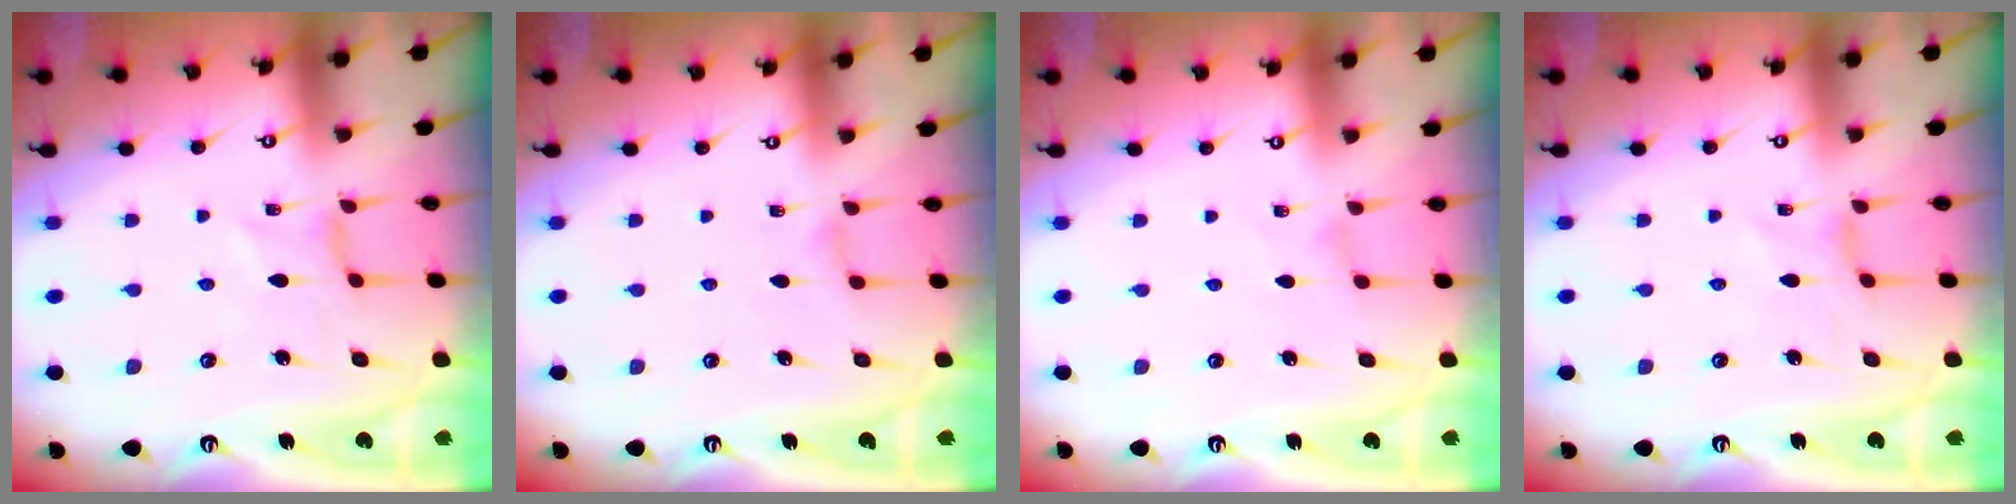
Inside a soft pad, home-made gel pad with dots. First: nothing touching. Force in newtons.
{"total": 1.3, "press": 1.3, "slide": 0.2}
{"total": 0.0}
{"total": 1.6, "press": 1.5, "slide": 0.4}